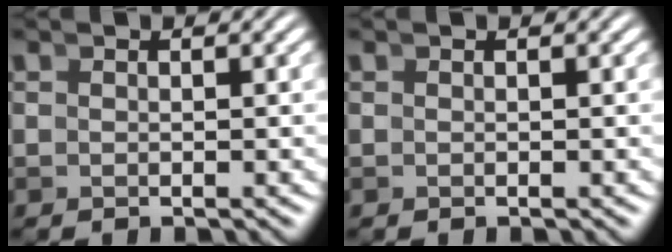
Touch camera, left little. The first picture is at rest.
{"total": 0.0}